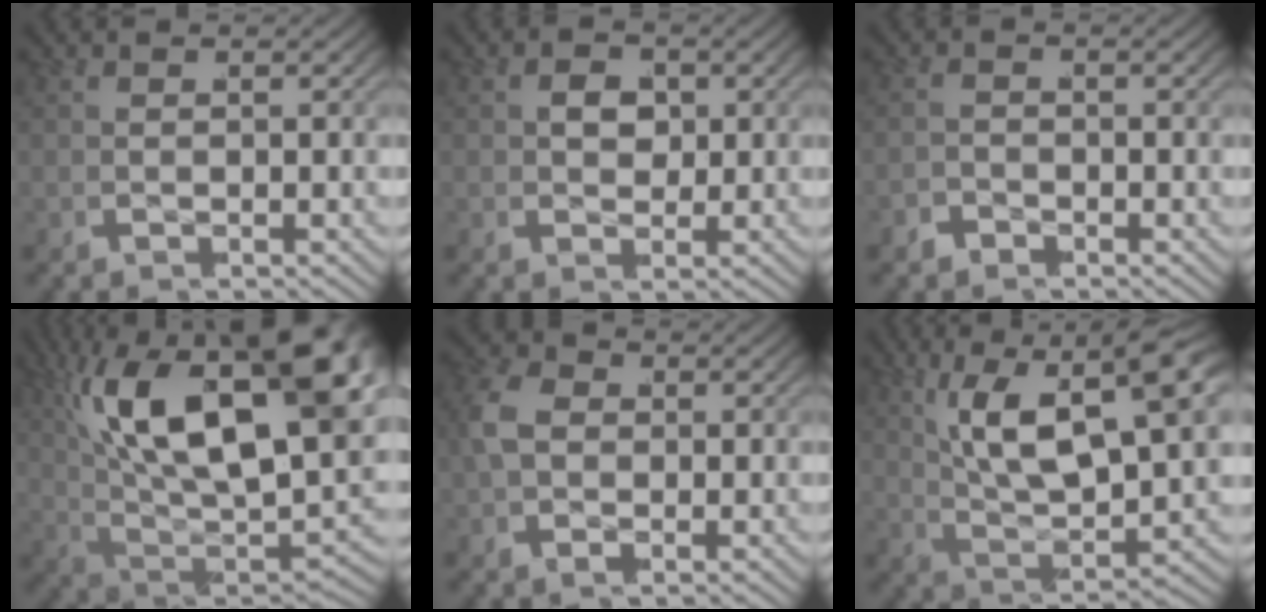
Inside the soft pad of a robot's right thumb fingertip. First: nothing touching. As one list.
[{"total": 2.5, "force": [0.5, 1.8, 1.7], "torque": [-0.029, -0.010, 0.016]}, {"total": 1.5, "force": [-1.3, 0.1, -0.7], "torque": [0.017, 0.000, -0.029]}, {"total": 22.7, "force": [3.1, 13.2, 18.2], "torque": [-0.338, -0.054, 0.071]}, {"total": 4.9, "force": [0.4, 3.9, 3.0], "torque": [-0.082, -0.009, 0.012]}, {"total": 12.3, "force": [1.5, 6.1, 10.6], "torque": [-0.194, -0.013, 0.035]}]